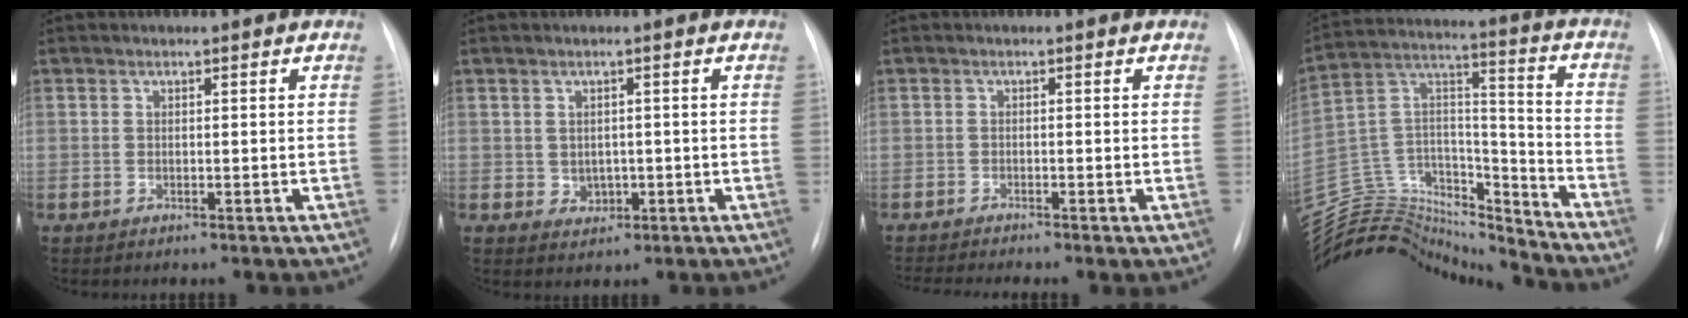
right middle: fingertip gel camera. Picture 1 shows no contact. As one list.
[{"total": 2.4, "force": [-0.2, 2.1, 1.1], "torque": [-0.017, 0.000, 0.006]}, {"total": 3.7, "force": [-3.1, -0.4, 2.1], "torque": [-0.037, -0.008, -0.053]}, {"total": 23.8, "force": [-22.9, 5.2, 4.3], "torque": [-0.114, 0.055, -0.372]}]